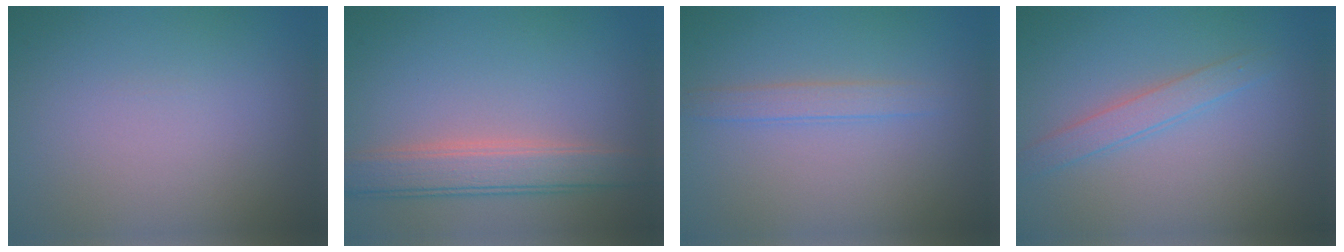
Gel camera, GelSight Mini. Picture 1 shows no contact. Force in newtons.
{"total": 4.2, "press": 4.2, "slide": 0.4}
{"total": 1.8, "press": 1.8, "slide": 0.0}
{"total": 2.0, "press": 2.0, "slide": 0.2}